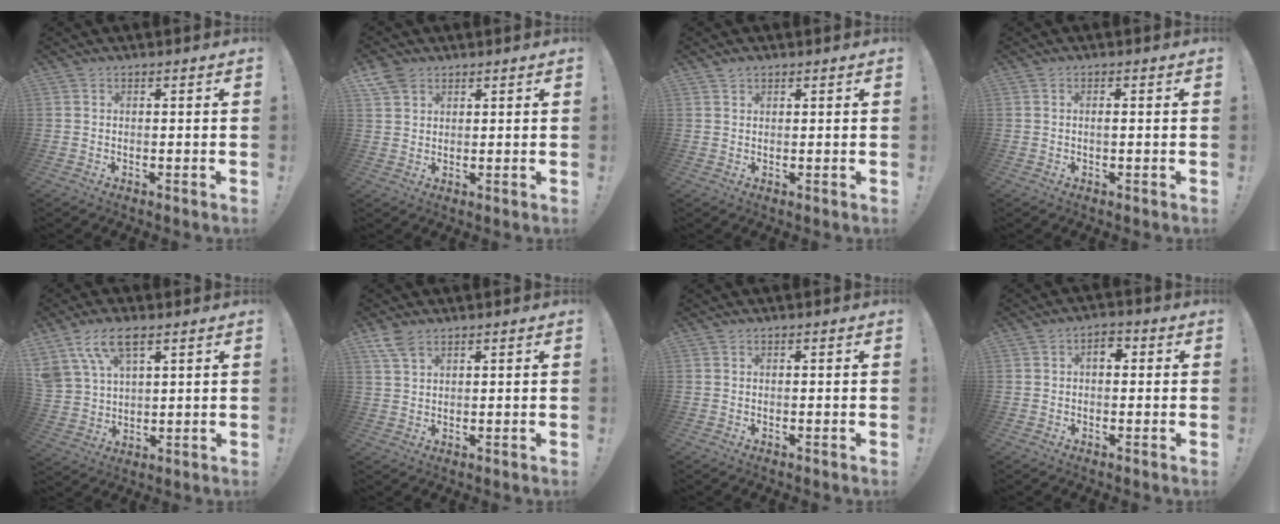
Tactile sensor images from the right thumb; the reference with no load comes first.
{"total": 4.8, "force": [3.2, 3.1, 1.7], "torque": [-0.034, -0.009, 0.061]}
{"total": 1.2, "force": [1.0, 0.5, 0.3], "torque": [-0.005, -0.003, 0.019]}
{"total": 0.8, "force": [-0.1, 0.1, 0.8], "torque": [-0.007, -0.003, -0.004]}
{"total": 10.8, "force": [6.2, 5.7, 6.7], "torque": [-0.133, -0.020, 0.122]}
{"total": 4.9, "force": [3.4, 2.2, 2.7], "torque": [-0.056, -0.009, 0.067]}
{"total": 0.0}
{"total": 4.1, "force": [0.5, 2.6, 3.0], "torque": [-0.042, 0.006, 0.003]}